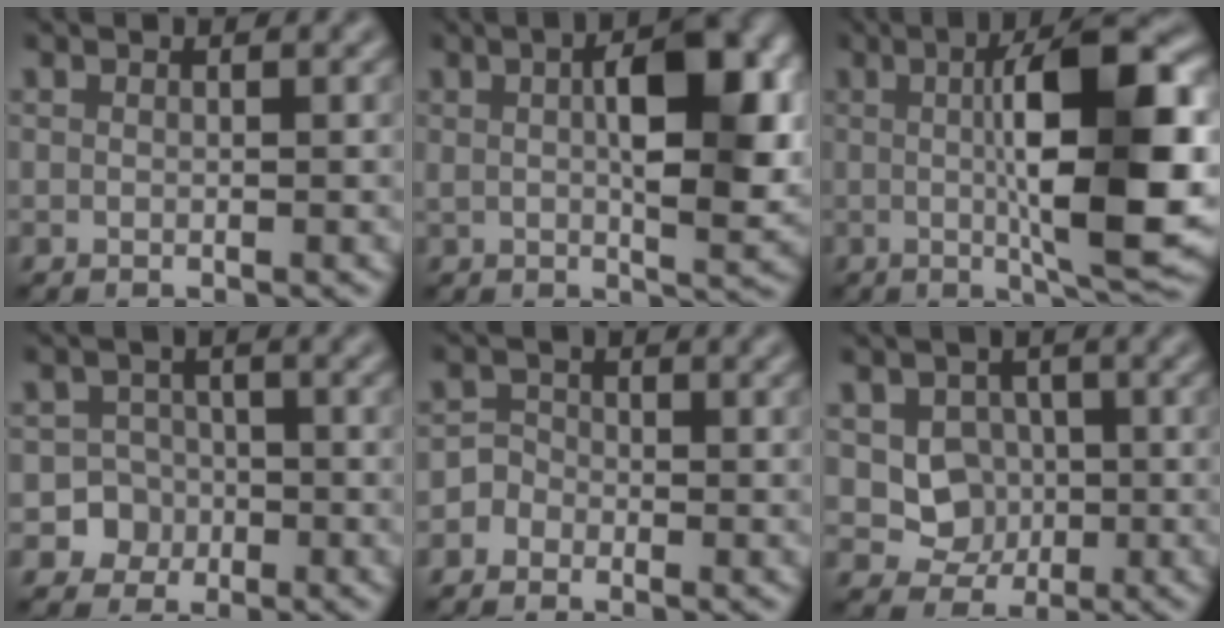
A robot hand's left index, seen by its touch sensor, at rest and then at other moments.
{"total": 8.0, "force": [1.5, 2.6, 7.4], "torque": [-0.106, 0.006, 0.023]}
{"total": 11.9, "force": [0.8, 2.6, 11.6], "torque": [-0.163, 0.005, 0.012]}
{"total": 3.9, "force": [-1.7, 3.5, 0.1], "torque": [0.034, 0.000, -0.039]}
{"total": 1.8, "force": [-1.0, 1.5, 0.2], "torque": [0.011, 0.013, -0.027]}
{"total": 3.7, "force": [0.0, 3.2, 1.8], "torque": [-0.019, -0.005, -0.005]}